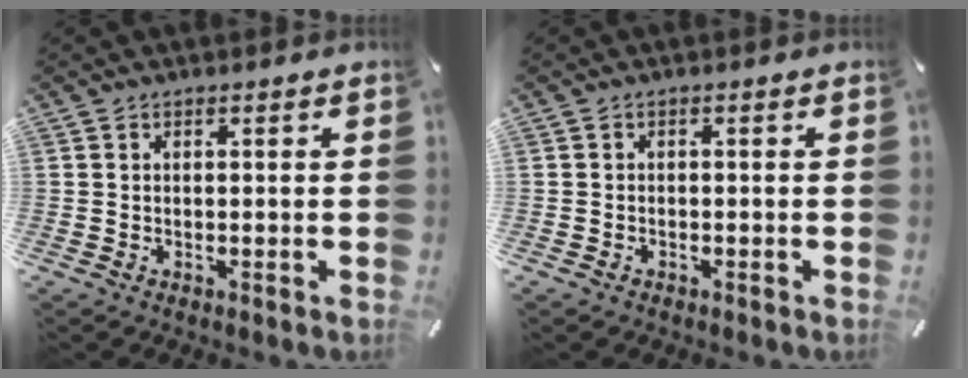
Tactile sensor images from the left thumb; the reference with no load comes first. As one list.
[{"total": 0.8, "force": [-0.5, 0.5, 0.1], "torque": [-0.003, 0.004, -0.013]}]